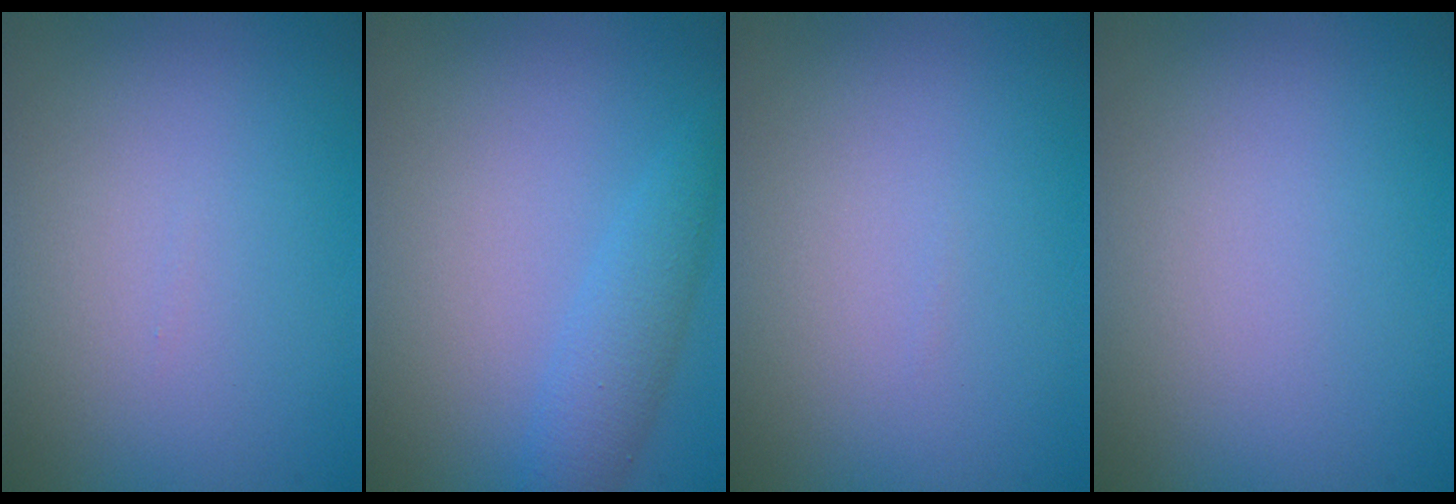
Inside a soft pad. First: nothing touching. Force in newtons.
{"total": 2.7, "press": 2.7, "slide": 0.0}
{"total": 0.0}
{"total": 0.0}